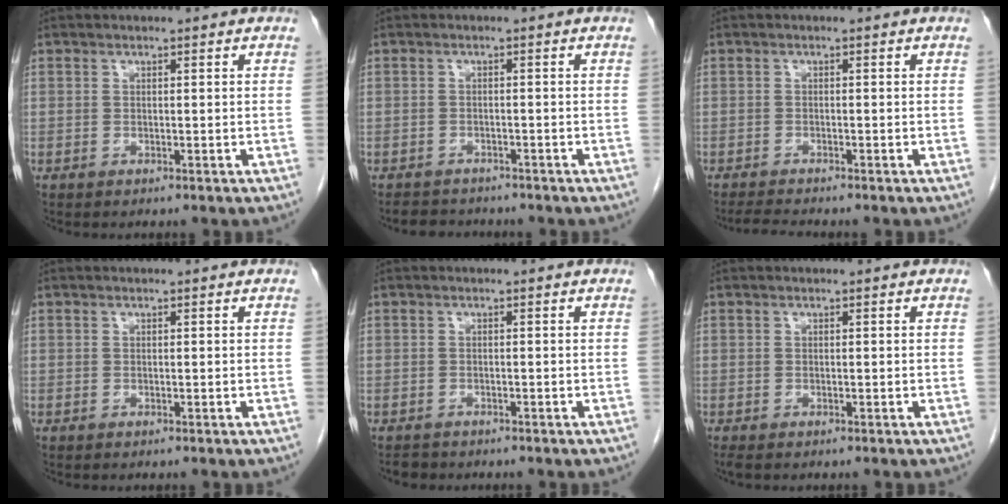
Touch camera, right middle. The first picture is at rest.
{"total": 3.9, "force": [-3.6, 1.5, 0.5], "torque": [-0.011, -0.007, -0.052]}
{"total": 2.3, "force": [-2.2, -0.5, 0.7], "torque": [-0.024, -0.015, -0.040]}
{"total": 0.0}
{"total": 1.4, "force": [-1.3, 0.6, 0.0], "torque": [-0.010, -0.005, -0.019]}
{"total": 0.8, "force": [-0.7, 0.3, 0.4], "torque": [-0.006, -0.002, -0.012]}